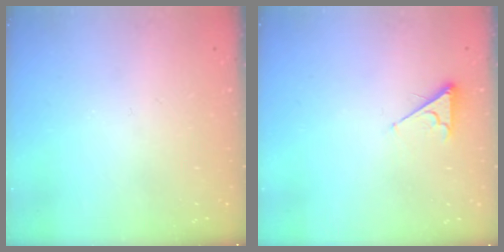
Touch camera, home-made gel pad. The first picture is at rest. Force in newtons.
{"total": 3.0, "press": 2.9, "slide": 0.4}